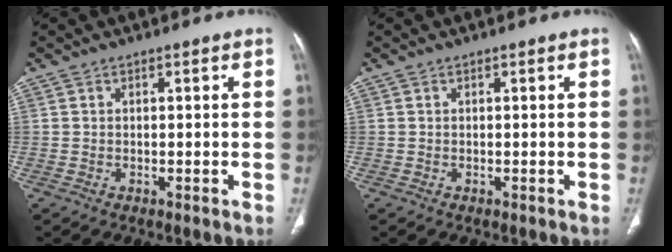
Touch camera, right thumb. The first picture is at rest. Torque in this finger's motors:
{"motor_torque": [0.01, 0.01, -0.02, 0.02, 0.01]}